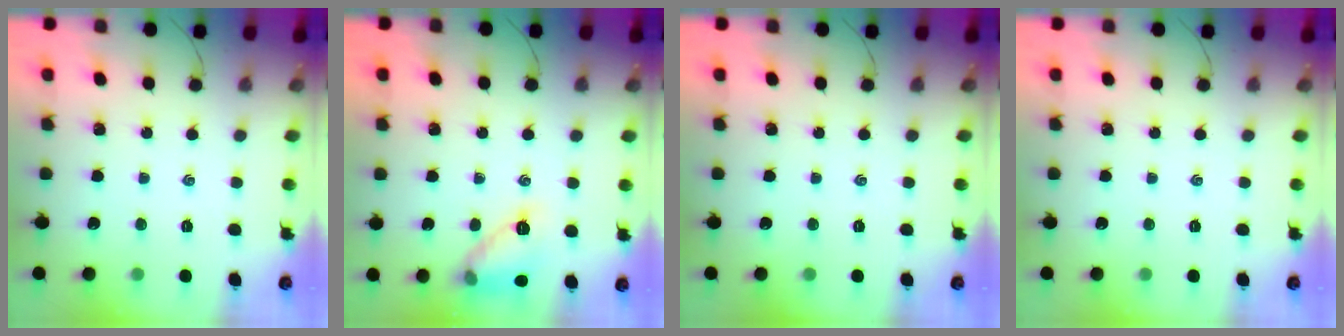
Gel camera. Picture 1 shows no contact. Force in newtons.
{"total": 11.6, "press": 11.6, "slide": 0.3}
{"total": 0.0}
{"total": 0.0}